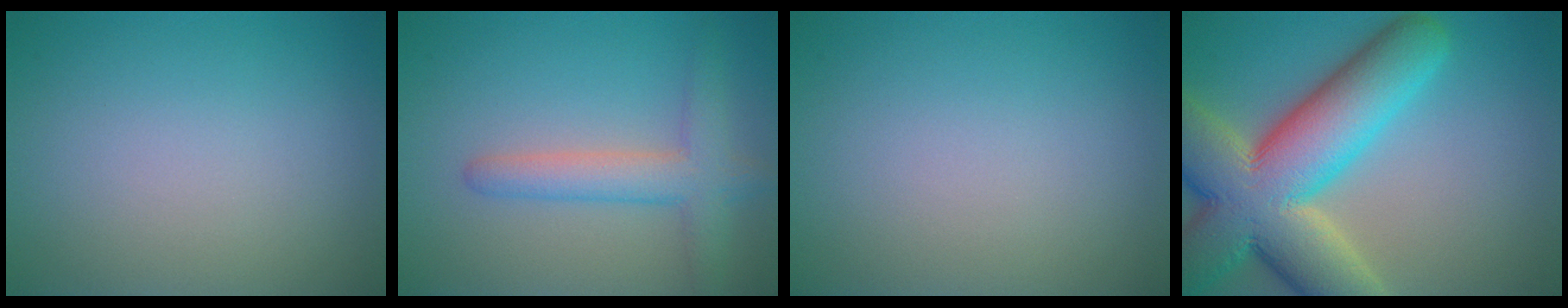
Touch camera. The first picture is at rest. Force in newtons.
{"total": 3.8, "press": 3.8, "slide": 0.2}
{"total": 0.0}
{"total": 14.5, "press": 14.4, "slide": 0.9}